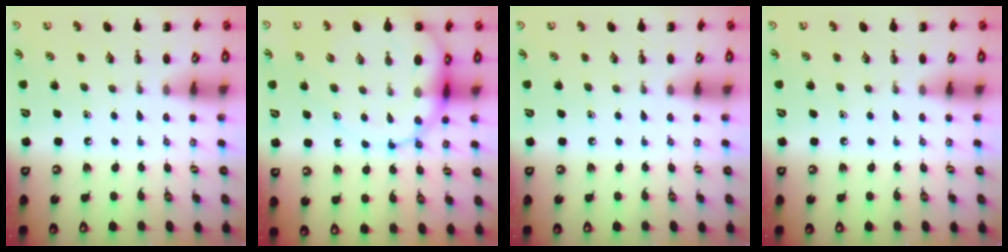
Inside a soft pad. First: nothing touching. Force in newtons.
{"total": 14.4, "press": 13.9, "slide": 3.7}
{"total": 0.0}
{"total": 0.0}